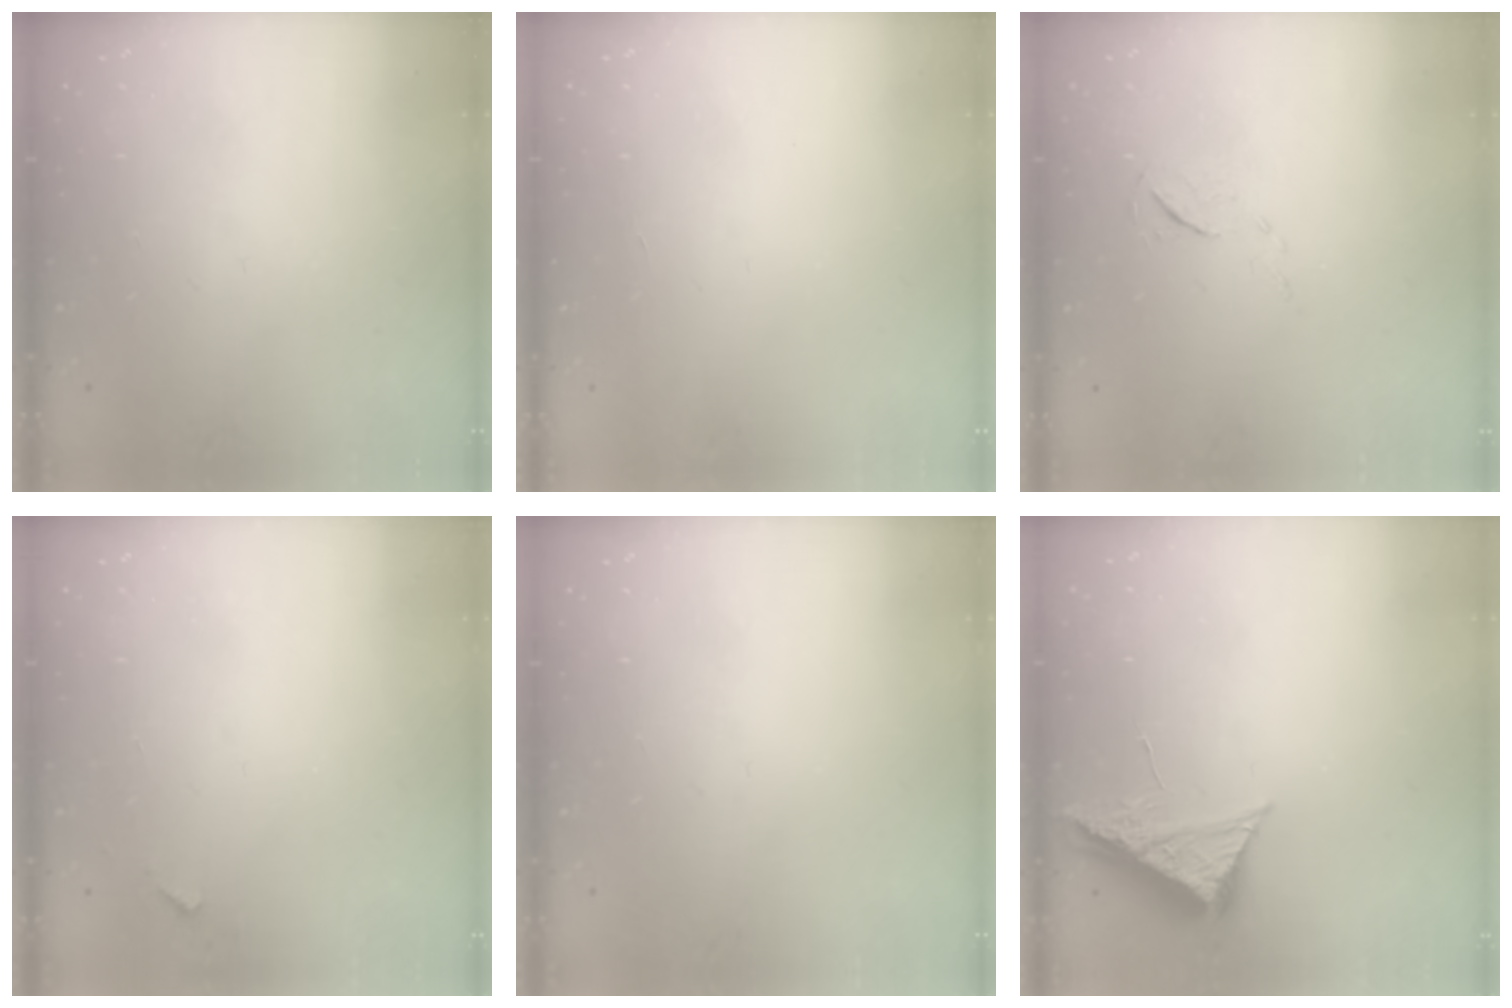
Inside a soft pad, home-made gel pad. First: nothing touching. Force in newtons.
{"total": 1.6, "press": 1.6, "slide": 0.1}
{"total": 4.9, "press": 4.9, "slide": 0.5}
{"total": 2.8, "press": 2.8, "slide": 0.1}
{"total": 0.0}
{"total": 7.9, "press": 7.9, "slide": 0.8}